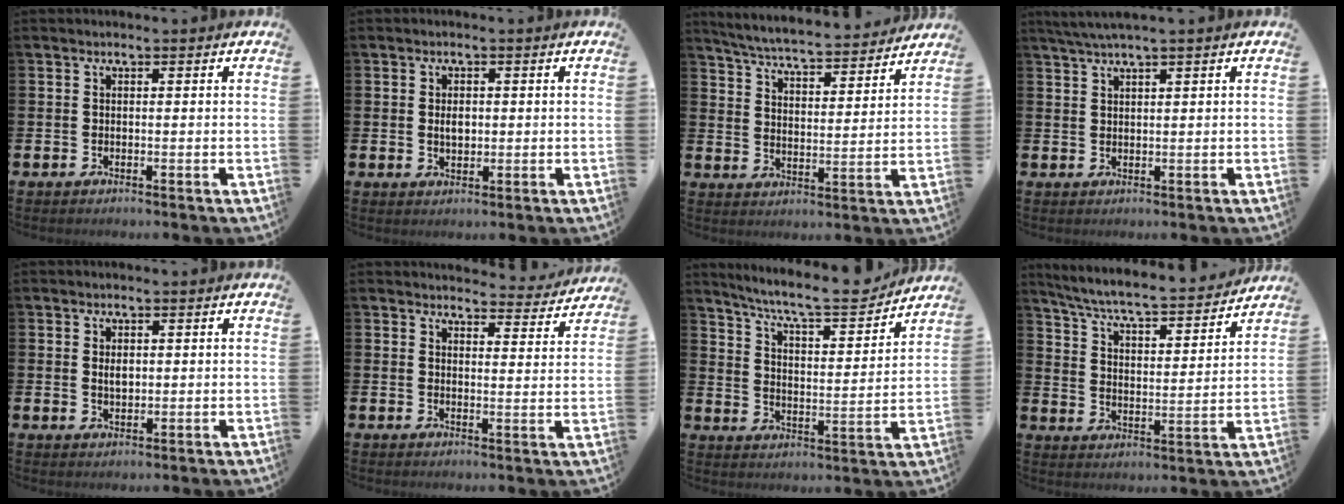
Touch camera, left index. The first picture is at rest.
{"total": 2.0, "force": [0.1, 1.3, 1.5], "torque": [-0.012, 0.000, -0.004]}
{"total": 6.0, "force": [5.8, 0.4, 1.4], "torque": [-0.048, -0.048, 0.097]}
{"total": 2.6, "force": [2.1, -0.2, 1.5], "torque": [-0.032, -0.001, 0.039]}
{"total": 1.7, "force": [0.4, 1.0, 1.3], "torque": [-0.009, -0.002, 0.001]}
{"total": 3.6, "force": [3.5, 0.6, 0.2], "torque": [0.003, -0.033, 0.058]}
{"total": 8.4, "force": [7.6, 1.2, 3.2], "torque": [-0.080, -0.060, 0.127]}
{"total": 6.6, "force": [6.1, 0.5, 2.4], "torque": [-0.071, -0.052, 0.099]}